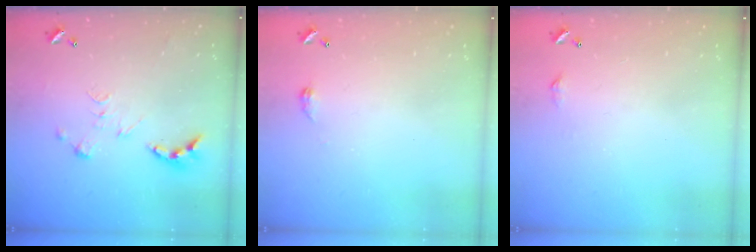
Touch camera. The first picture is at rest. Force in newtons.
{"total": 2.8, "press": 2.7, "slide": 0.5}
{"total": 2.3, "press": 2.3, "slide": 0.4}